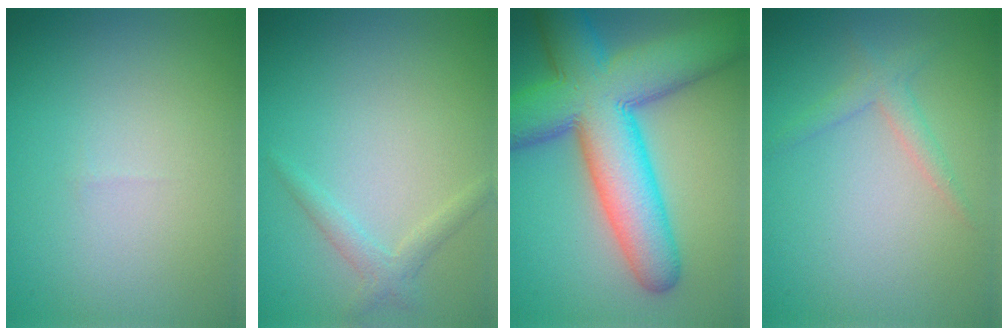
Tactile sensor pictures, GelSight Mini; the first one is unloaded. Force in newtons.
{"total": 1.6, "press": 1.6, "slide": 0.1}
{"total": 13.3, "press": 13.3, "slide": 0.5}
{"total": 1.7, "press": 1.7, "slide": 0.1}